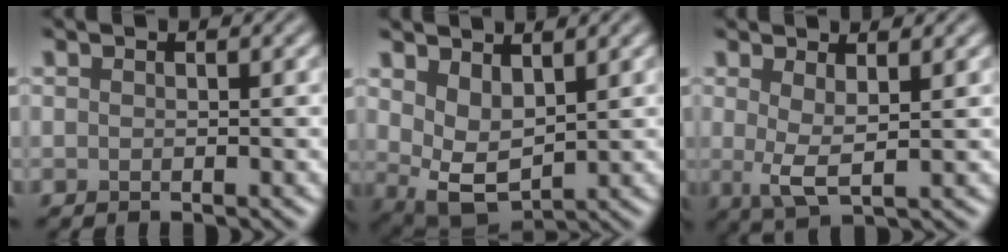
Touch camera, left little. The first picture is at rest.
{"total": 4.3, "force": [1.6, 2.4, 3.1], "torque": [-0.072, -0.015, 0.040]}
{"total": 2.9, "force": [0.8, 0.8, 2.7], "torque": [-0.051, -0.007, 0.016]}